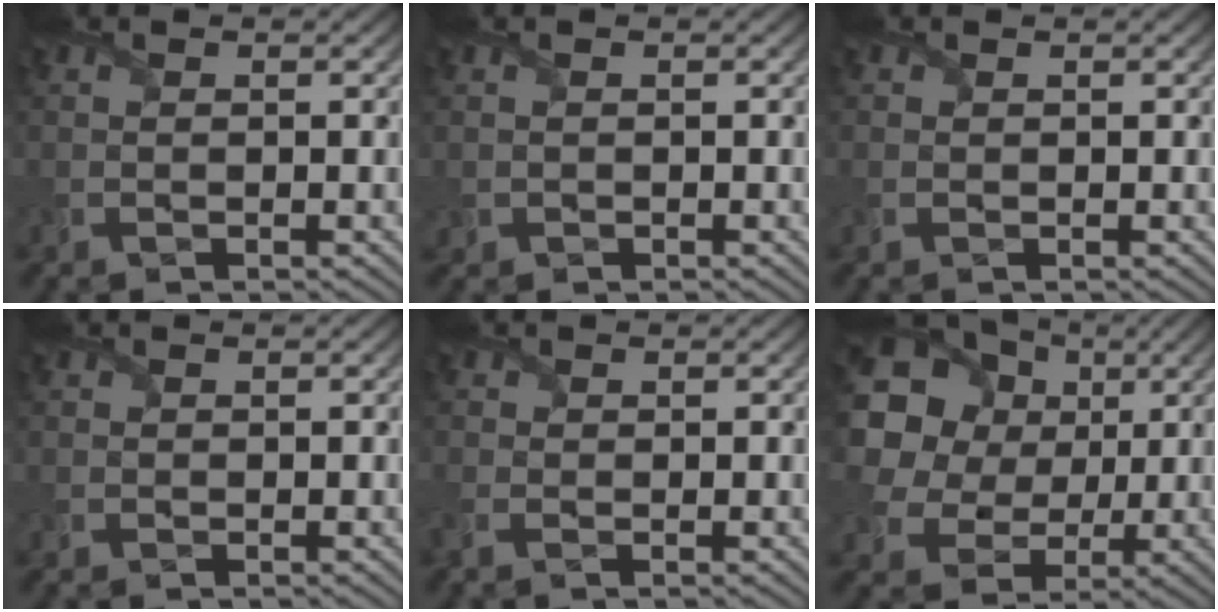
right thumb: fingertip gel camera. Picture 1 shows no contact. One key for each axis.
{"total": 0.6, "fx": 0.1, "fy": 0.5, "fz": 0.1, "tx": -0.005, "ty": -0.001, "tz": 0.001}
{"total": 0.0}
{"total": 0.7, "fx": 0.1, "fy": 0.7, "fz": 0.0, "tx": 0.001, "ty": -0.004, "tz": -0.001}
{"total": 2.2, "fx": -0.7, "fy": 1.7, "fz": 1.3, "tx": -0.040, "ty": -0.008, "tz": -0.022}
{"total": 21.8, "fx": 7.8, "fy": 18.2, "fz": 9.2, "tx": -0.255, "ty": 0.032, "tz": 0.130}